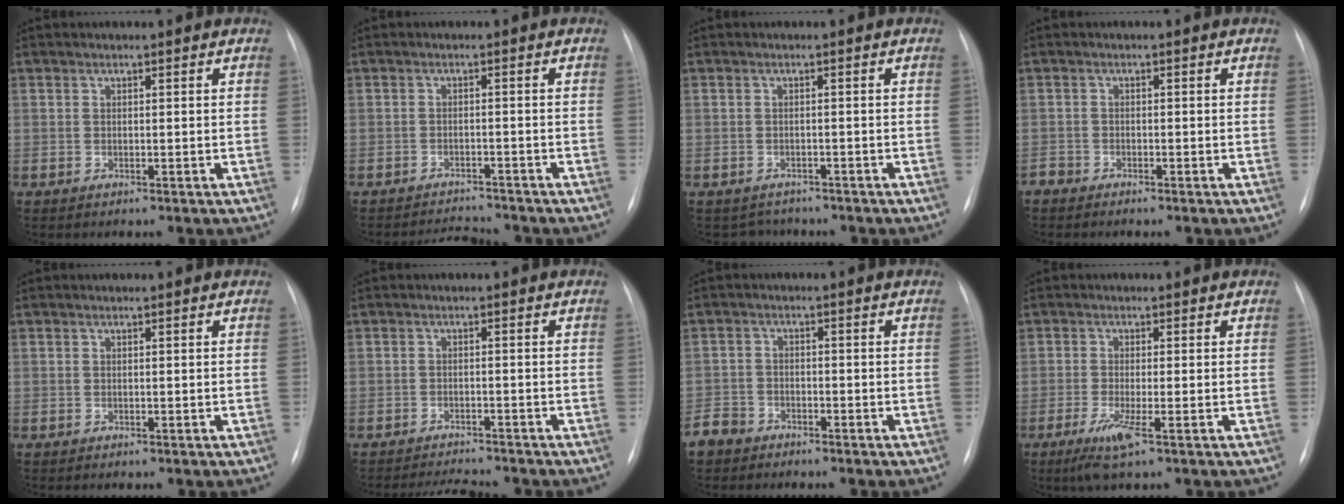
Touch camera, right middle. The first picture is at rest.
{"total": 3.9, "force": [-3.9, 0.2, -0.3], "torque": [0.001, -0.003, -0.061]}
{"total": 2.9, "force": [-2.5, 1.3, -0.5], "torque": [0.002, 0.006, -0.035]}
{"total": 1.3, "force": [-1.1, 0.5, -0.2], "torque": [0.005, 0.001, -0.020]}
{"total": 0.0}
{"total": 5.3, "force": [-5.2, 0.3, 1.1], "torque": [-0.017, -0.008, -0.078]}
{"total": 4.5, "force": [-3.7, 2.6, 0.2], "torque": [-0.003, -0.001, -0.073]}
{"total": 4.1, "force": [-2.1, 0.1, 3.6], "torque": [-0.076, -0.015, -0.042]}